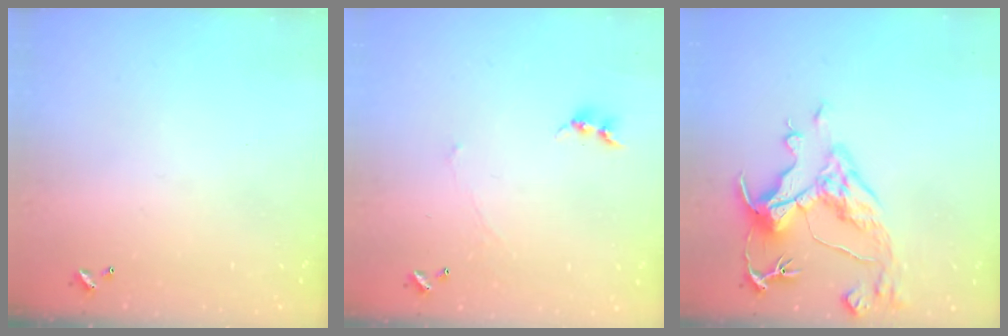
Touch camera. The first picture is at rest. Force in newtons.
{"total": 1.0, "press": 0.8, "slide": 0.6}
{"total": 8.7, "press": 8.5, "slide": 1.9}